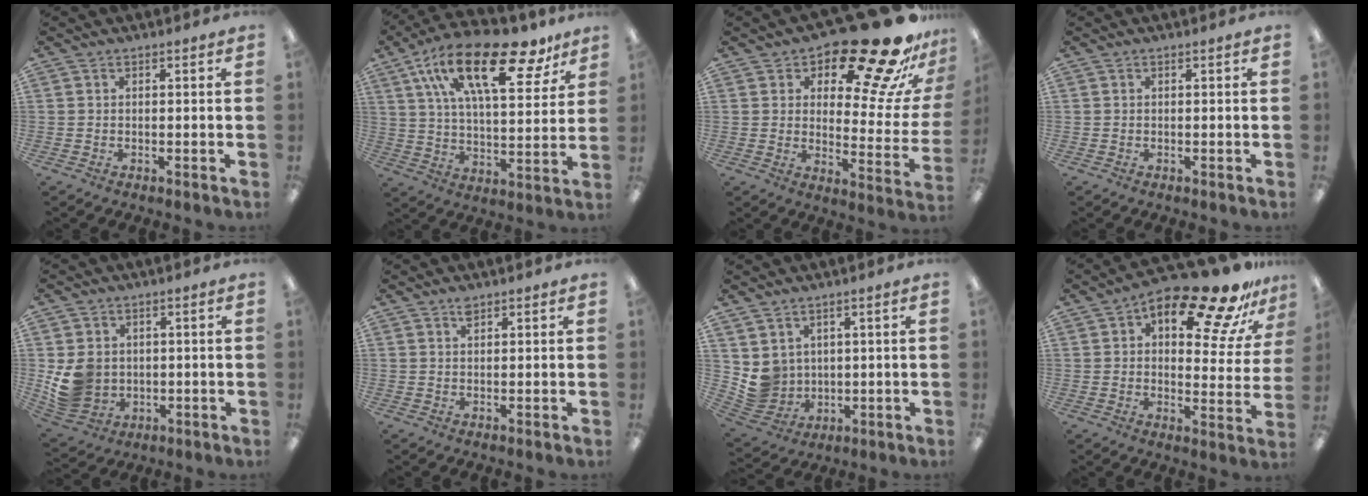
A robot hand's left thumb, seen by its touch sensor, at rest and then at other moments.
{"total": 23.9, "force": [14.0, 9.3, 17.0], "torque": [-0.284, -0.062, 0.233]}
{"total": 23.3, "force": [17.3, 7.5, 13.7], "torque": [-0.176, -0.121, 0.276]}
{"total": 0.0}
{"total": 8.6, "force": [0.4, 7.8, 3.7], "torque": [-0.082, 0.005, 0.013]}
{"total": 1.7, "force": [1.3, 0.8, 0.9], "torque": [-0.012, -0.004, 0.022]}
{"total": 6.7, "force": [2.9, 6.1, 0.5], "torque": [-0.036, -0.024, 0.064]}
{"total": 17.6, "force": [12.1, 6.3, 11.2], "torque": [-0.155, -0.084, 0.193]}